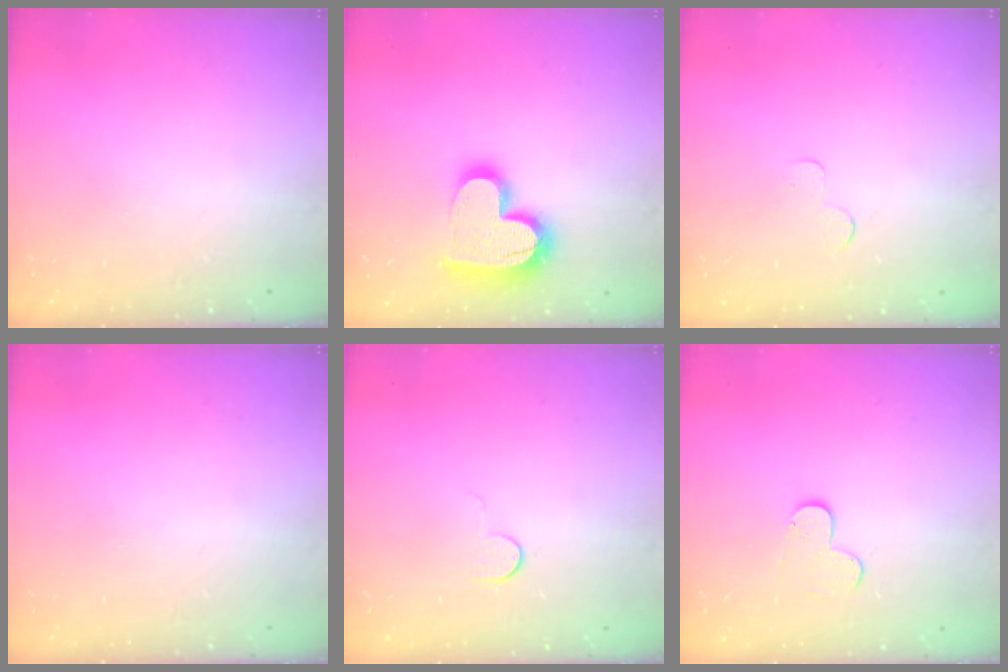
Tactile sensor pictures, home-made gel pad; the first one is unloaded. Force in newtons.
{"total": 16.9, "press": 16.9, "slide": 1.3}
{"total": 2.3, "press": 2.3, "slide": 0.2}
{"total": 0.0}
{"total": 5.0, "press": 5.0, "slide": 0.5}
{"total": 4.0, "press": 4.0, "slide": 0.2}